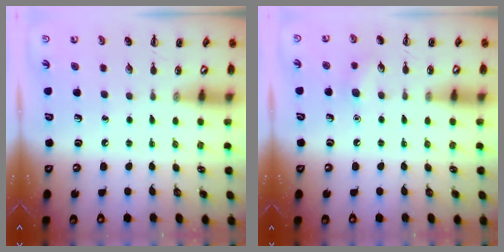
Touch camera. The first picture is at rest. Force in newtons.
{"total": 6.3, "press": 6.1, "slide": 1.7}